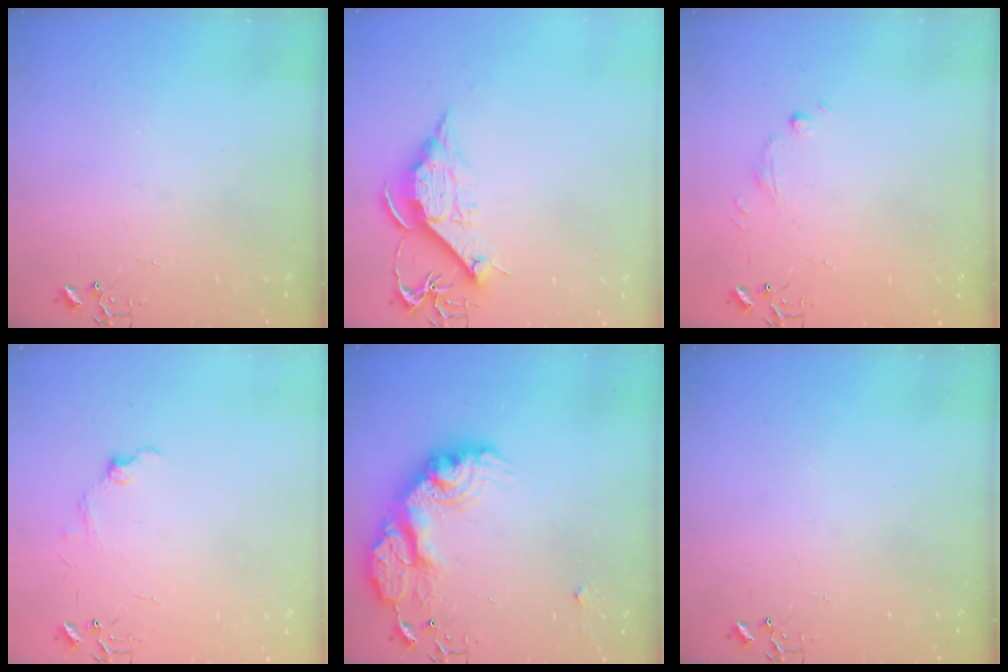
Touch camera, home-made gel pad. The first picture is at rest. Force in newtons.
{"total": 11.2, "press": 11.2, "slide": 0.2}
{"total": 5.1, "press": 5.0, "slide": 0.8}
{"total": 7.7, "press": 7.6, "slide": 0.9}
{"total": 21.7, "press": 21.7, "slide": 1.6}
{"total": 0.0}